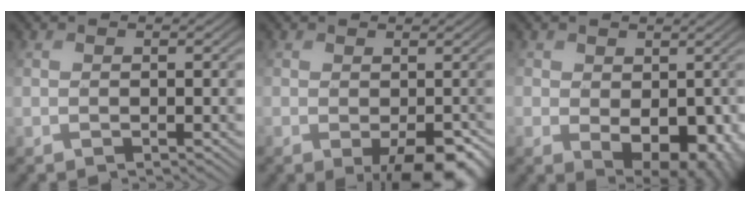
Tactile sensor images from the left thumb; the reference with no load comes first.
{"total": 6.5, "force": [-2.3, 3.2, 5.2], "torque": [-0.084, -0.020, -0.022]}
{"total": 8.8, "force": [-1.1, 6.4, 6.0], "torque": [-0.095, -0.042, 0.003]}